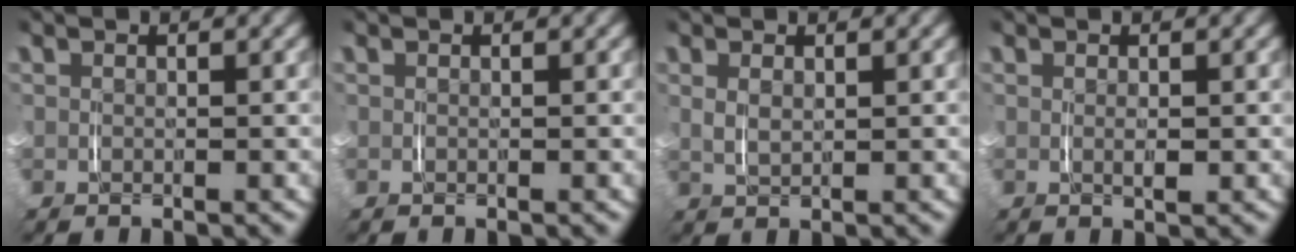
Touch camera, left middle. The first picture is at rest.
{"total": 0.0}
{"total": 0.9, "force": [0.5, 0.1, 0.7], "torque": [-0.019, -0.005, 0.016]}
{"total": 0.8, "force": [0.0, 0.0, 0.8], "torque": [-0.015, -0.007, 0.006]}